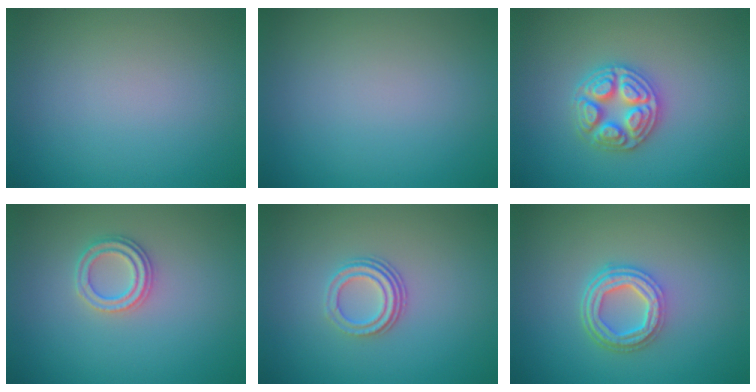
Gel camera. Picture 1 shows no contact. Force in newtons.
{"total": 0.0}
{"total": 4.6, "press": 4.6, "slide": 0.5}
{"total": 2.3, "press": 2.1, "slide": 0.8}
{"total": 2.9, "press": 2.0, "slide": 2.0}
{"total": 4.3, "press": 3.3, "slide": 2.9}